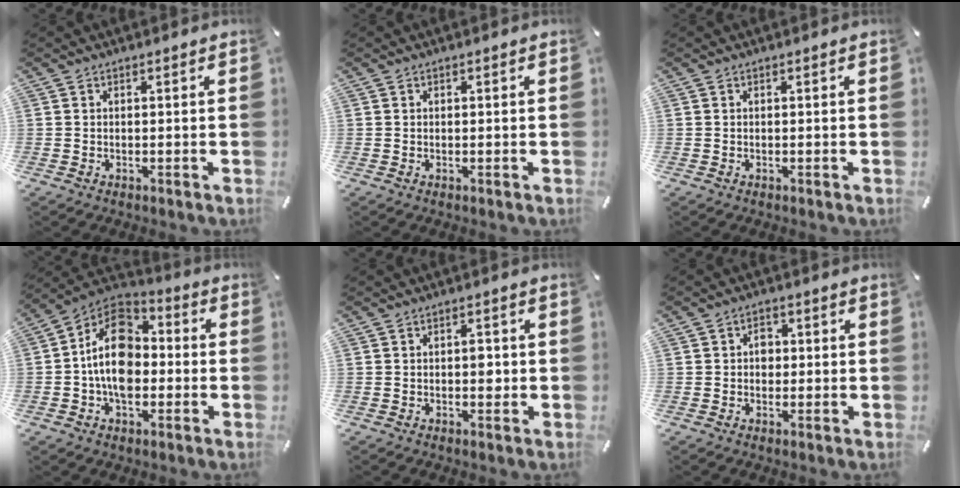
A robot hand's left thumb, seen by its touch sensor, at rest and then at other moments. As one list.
[{"total": 0.0}, {"total": 0.0}, {"total": 14.1, "force": [-2.1, 9.8, 10.0], "torque": [-0.182, 0.017, -0.041]}, {"total": 2.5, "force": [-0.1, 1.6, 2.0], "torque": [-0.022, -0.002, -0.006]}, {"total": 2.8, "force": [-0.1, 2.2, 1.7], "torque": [-0.011, -0.002, -0.009]}]